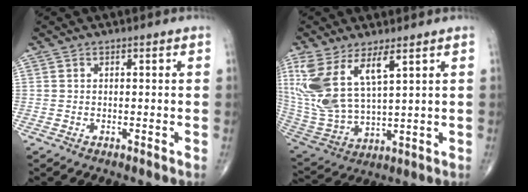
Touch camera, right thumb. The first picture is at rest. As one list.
[{"total": 14.8, "force": [6.6, 5.7, 12.0], "torque": [-0.260, -0.026, 0.147]}]